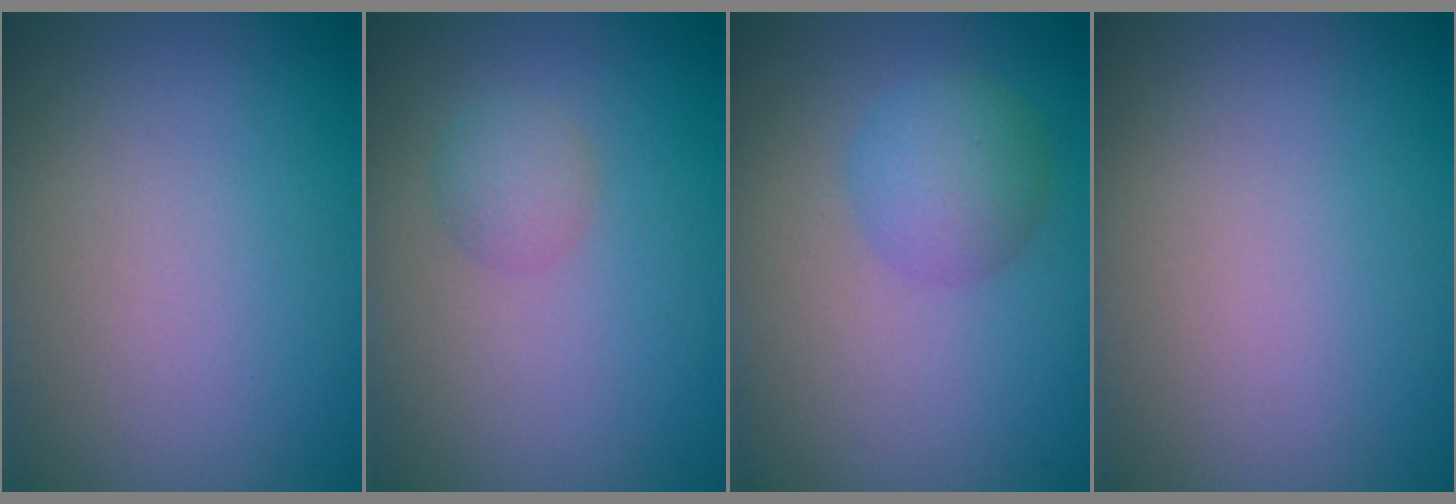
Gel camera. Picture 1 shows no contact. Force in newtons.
{"total": 1.7, "press": 1.7, "slide": 0.0}
{"total": 3.0, "press": 3.0, "slide": 0.1}
{"total": 0.0}